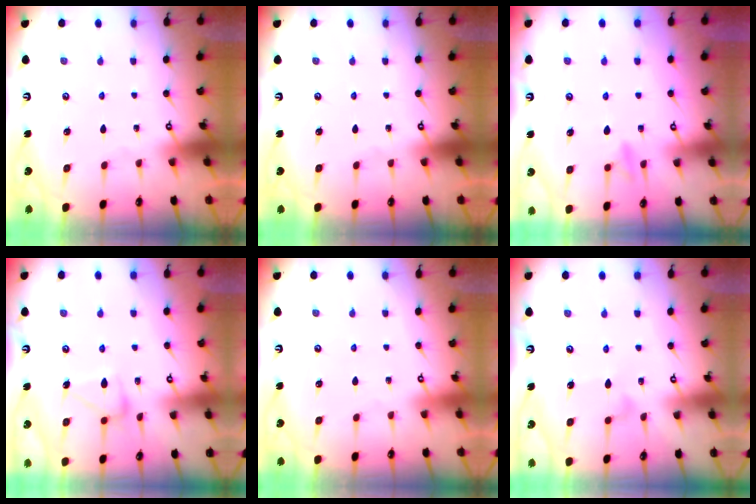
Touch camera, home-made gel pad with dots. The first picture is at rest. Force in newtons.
{"total": 0.0}
{"total": 9.3, "press": 9.3, "slide": 0.9}
{"total": 13.9, "press": 13.9, "slide": 0.5}
{"total": 4.0, "press": 4.0, "slide": 0.1}
{"total": 6.6, "press": 6.5, "slide": 0.4}